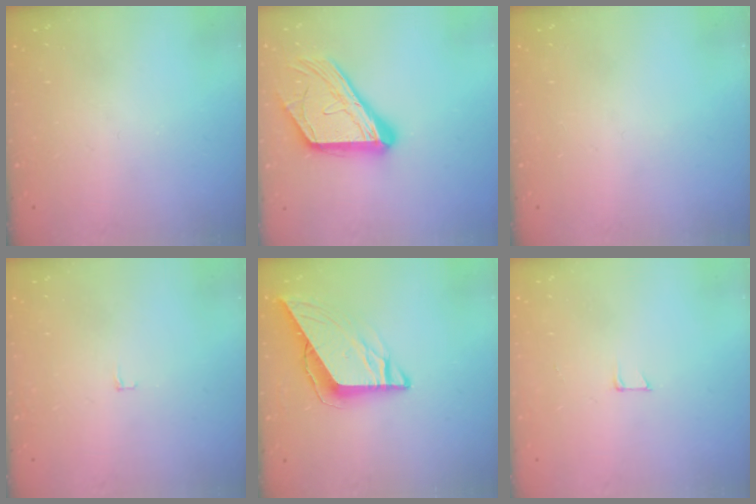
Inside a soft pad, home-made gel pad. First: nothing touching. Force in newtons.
{"total": 17.1, "press": 17.0, "slide": 1.6}
{"total": 0.0}
{"total": 2.4, "press": 2.4, "slide": 0.2}
{"total": 9.8, "press": 9.7, "slide": 1.1}
{"total": 4.4, "press": 4.4, "slide": 0.3}